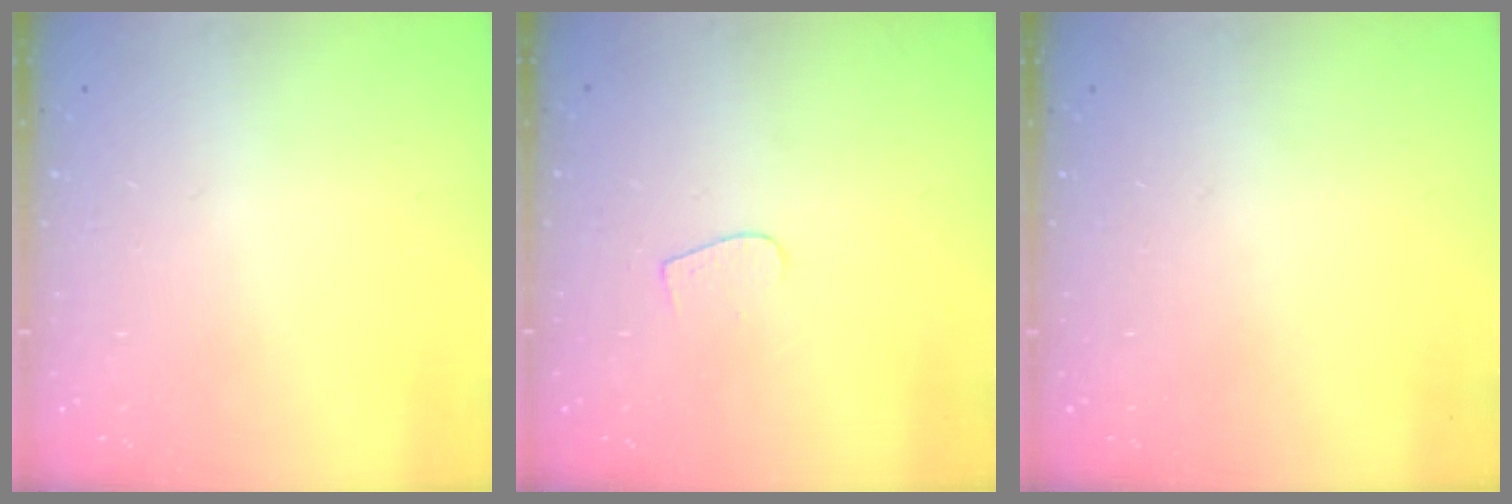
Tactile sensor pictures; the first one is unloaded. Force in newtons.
{"total": 3.9, "press": 3.9, "slide": 0.4}
{"total": 0.0}